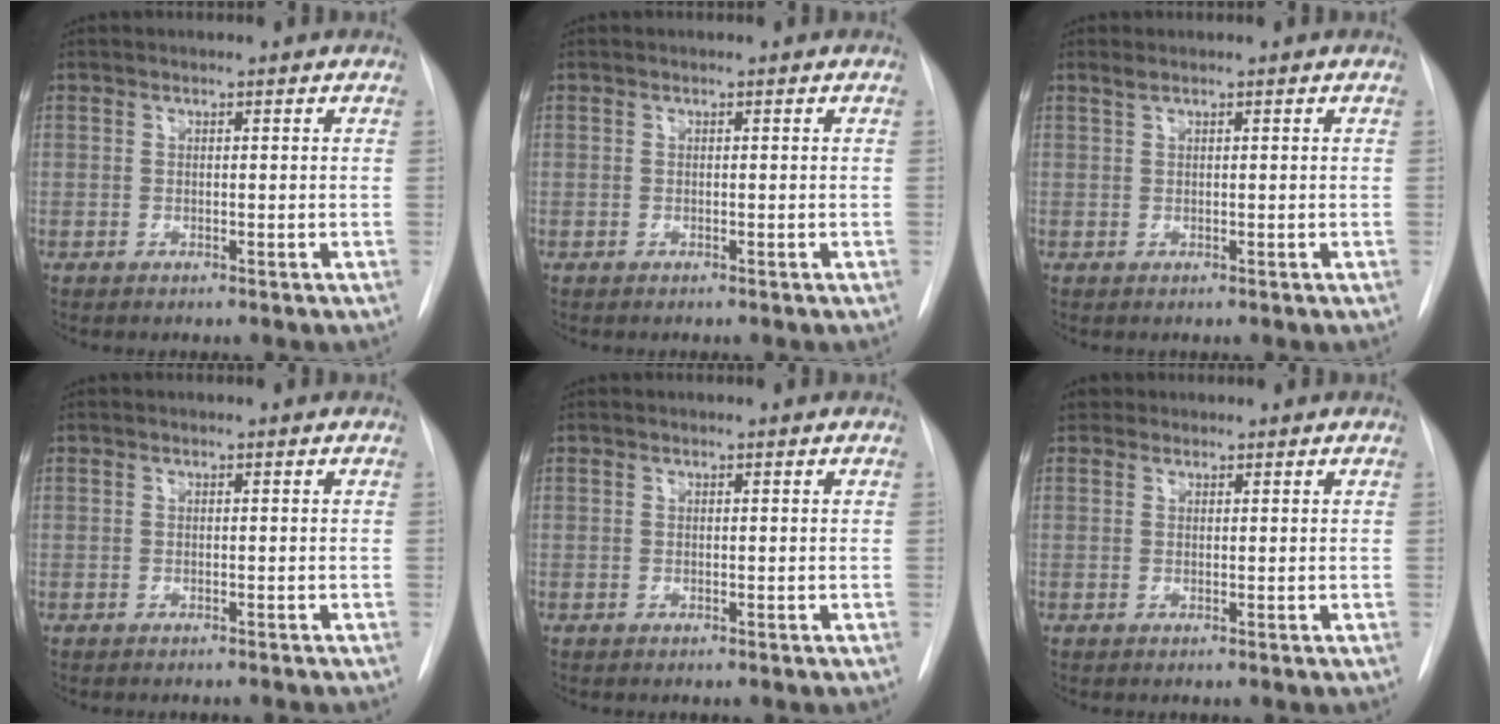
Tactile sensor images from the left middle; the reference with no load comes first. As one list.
[{"total": 0.0}, {"total": 0.8, "force": [0.6, 0.0, 0.5], "torque": [-0.016, 0.011, 0.015]}, {"total": 1.8, "force": [-1.7, 0.1, 0.7], "torque": [-0.010, 0.000, -0.020]}, {"total": 0.0}, {"total": 1.4, "force": [1.0, 1.1, 0.0], "torque": [0.005, 0.013, 0.012]}]